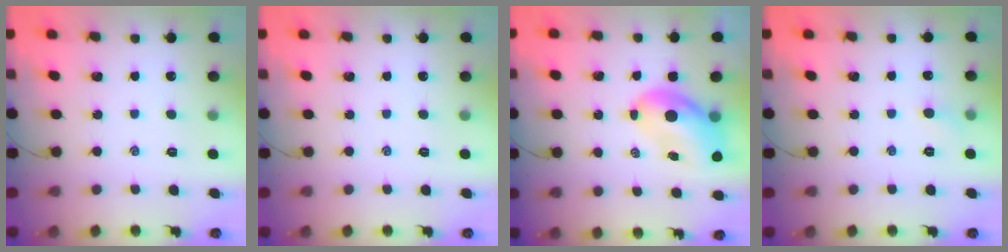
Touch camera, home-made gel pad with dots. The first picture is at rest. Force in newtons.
{"total": 0.0}
{"total": 7.4, "press": 7.1, "slide": 2.2}
{"total": 3.3, "press": 3.1, "slide": 1.2}